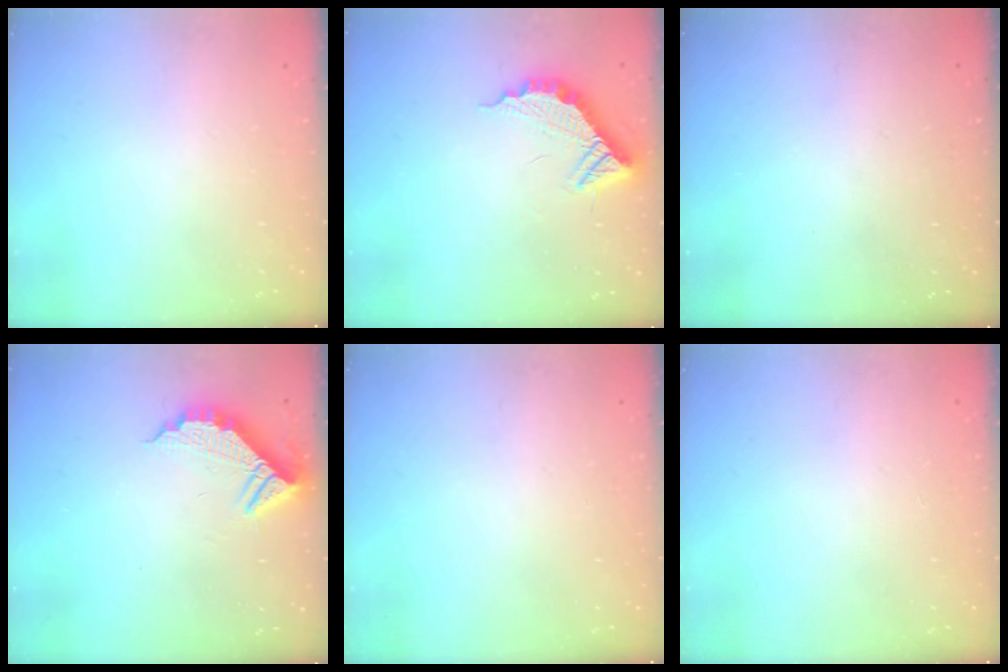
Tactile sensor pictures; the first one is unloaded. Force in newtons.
{"total": 14.3, "press": 14.2, "slide": 1.0}
{"total": 3.1, "press": 2.9, "slide": 1.1}
{"total": 9.5, "press": 9.4, "slide": 0.9}
{"total": 0.0}
{"total": 0.0}